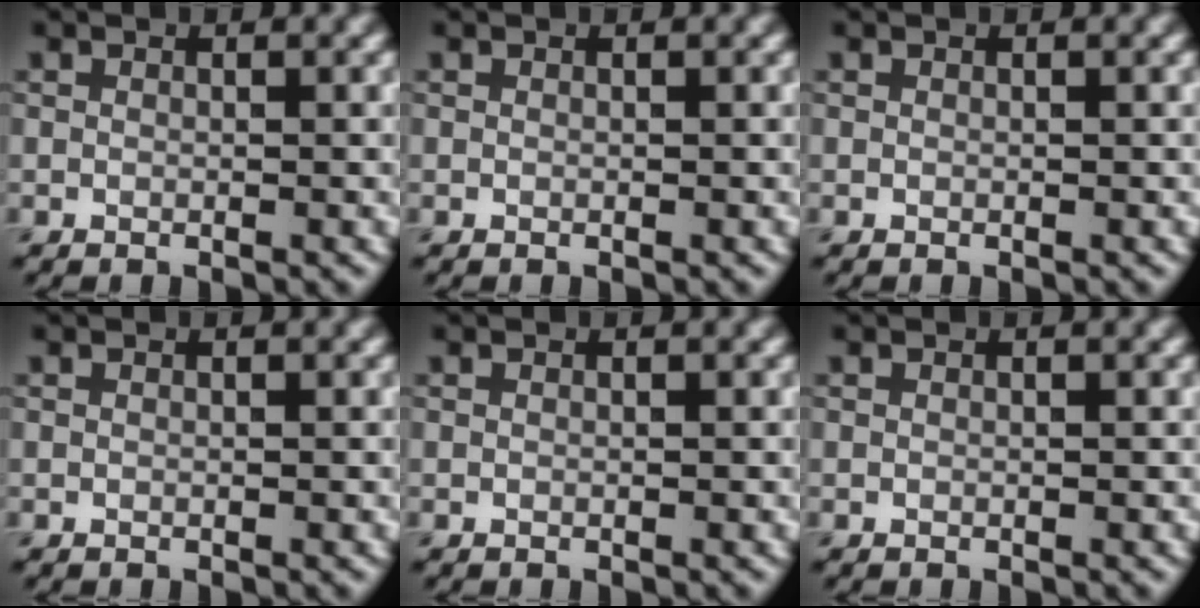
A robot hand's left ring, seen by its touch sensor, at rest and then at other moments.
{"total": 0.0}
{"total": 0.0}
{"total": 0.0}
{"total": 0.0}
{"total": 0.0}